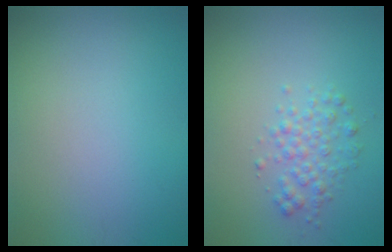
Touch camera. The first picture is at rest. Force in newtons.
{"total": 2.2, "press": 2.2, "slide": 0.0}